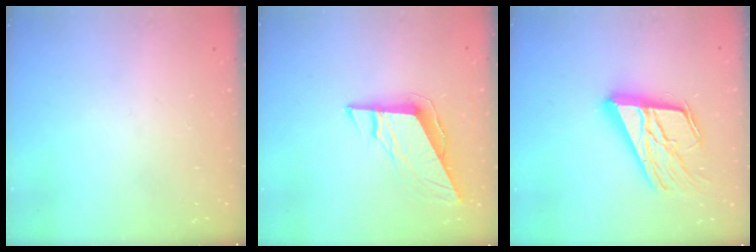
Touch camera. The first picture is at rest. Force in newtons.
{"total": 9.1, "press": 9.1, "slide": 0.3}
{"total": 20.9, "press": 20.8, "slide": 2.2}